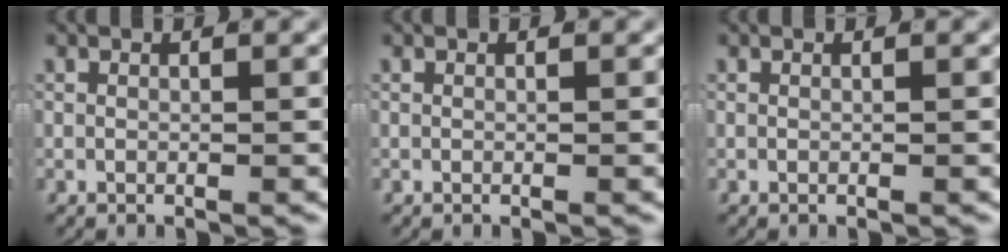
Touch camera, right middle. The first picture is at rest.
{"total": 0.0}
{"total": 0.0}